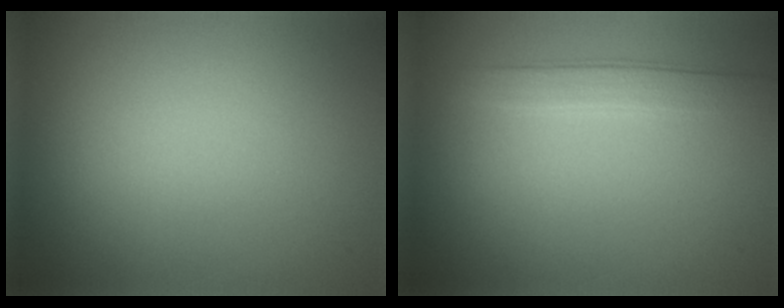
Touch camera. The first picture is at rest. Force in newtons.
{"total": 2.6, "press": 2.6, "slide": 0.2}